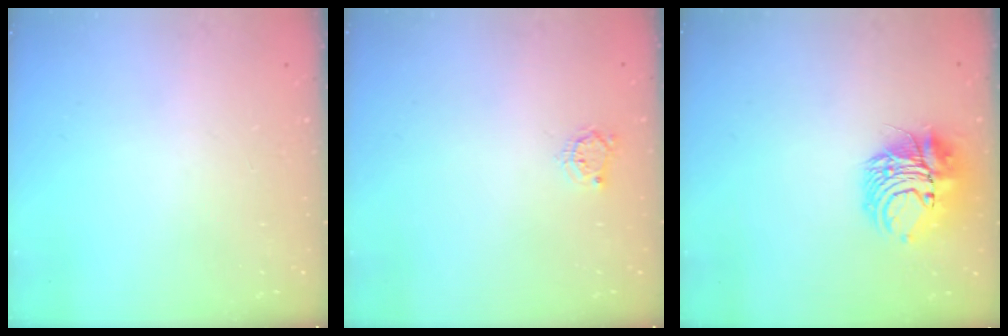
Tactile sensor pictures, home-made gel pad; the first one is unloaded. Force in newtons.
{"total": 3.4, "press": 3.4, "slide": 0.4}
{"total": 10.9, "press": 10.8, "slide": 1.5}